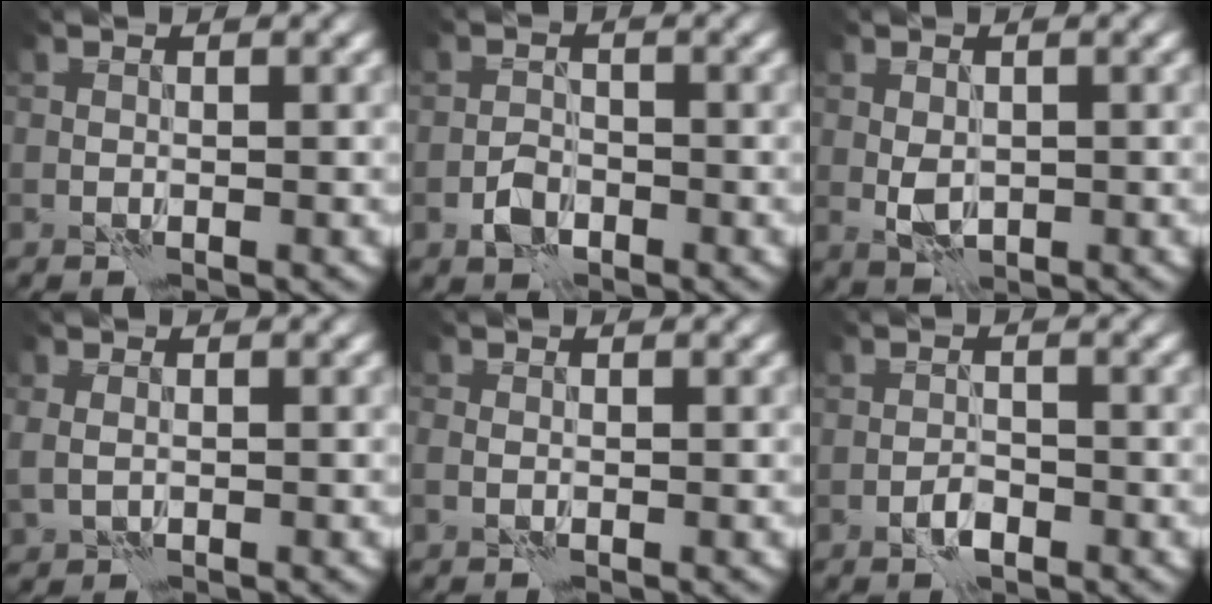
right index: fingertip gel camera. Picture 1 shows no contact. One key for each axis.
{"total": 2.3, "fx": -1.3, "fy": 1.4, "fz": 1.2, "tx": -0.020, "ty": 0.006, "tz": -0.028}
{"total": 2.4, "fx": -0.3, "fy": 1.6, "fz": 1.8, "tx": -0.031, "ty": -0.001, "tz": -0.003}
{"total": 1.6, "fx": 0.0, "fy": 1.3, "fz": 1.0, "tx": -0.025, "ty": -0.007, "tz": 0.005}
{"total": 0.7, "fx": -0.2, "fy": 0.5, "fz": 0.5, "tx": -0.014, "ty": -0.001, "tz": -0.005}
{"total": 1.5, "fx": -1.0, "fy": 0.6, "fz": 1.0, "tx": -0.016, "ty": 0.005, "tz": -0.021}